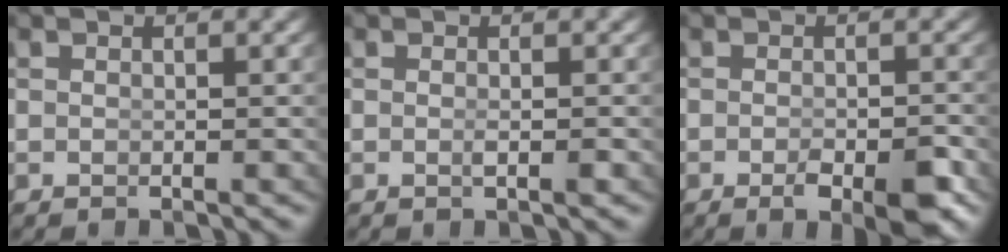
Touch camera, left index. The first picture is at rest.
{"total": 0.8, "force": [-0.4, -0.2, 0.6], "torque": [-0.011, -0.005, -0.005]}
{"total": 3.4, "force": [-1.9, 0.8, 2.7], "torque": [-0.039, -0.011, -0.029]}